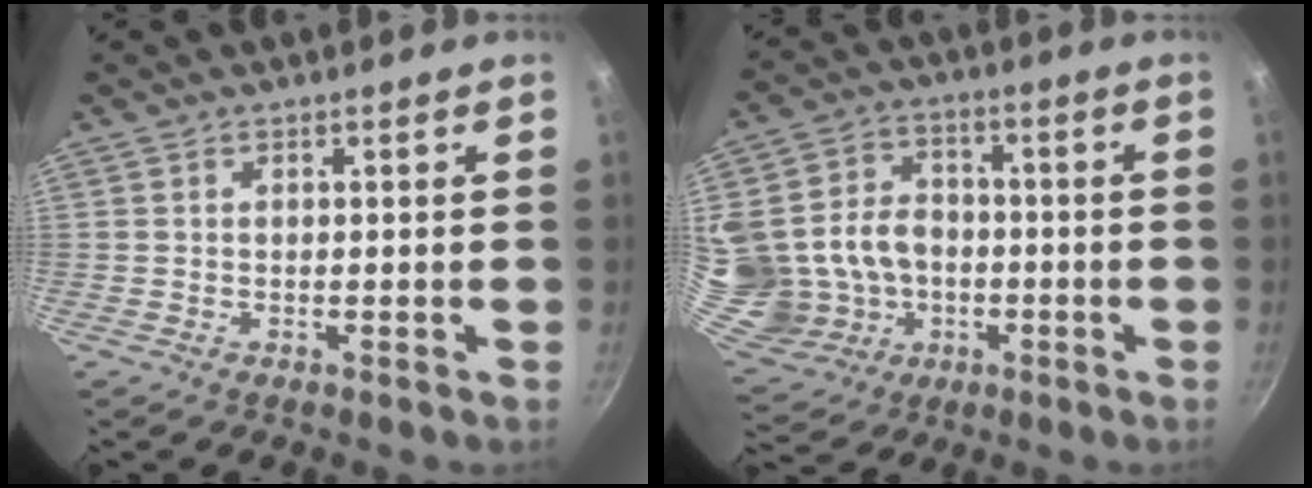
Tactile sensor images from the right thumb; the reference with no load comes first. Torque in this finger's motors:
{"motor_torque": [0.69, 0.70, 0.33, -0.27, 0.19]}